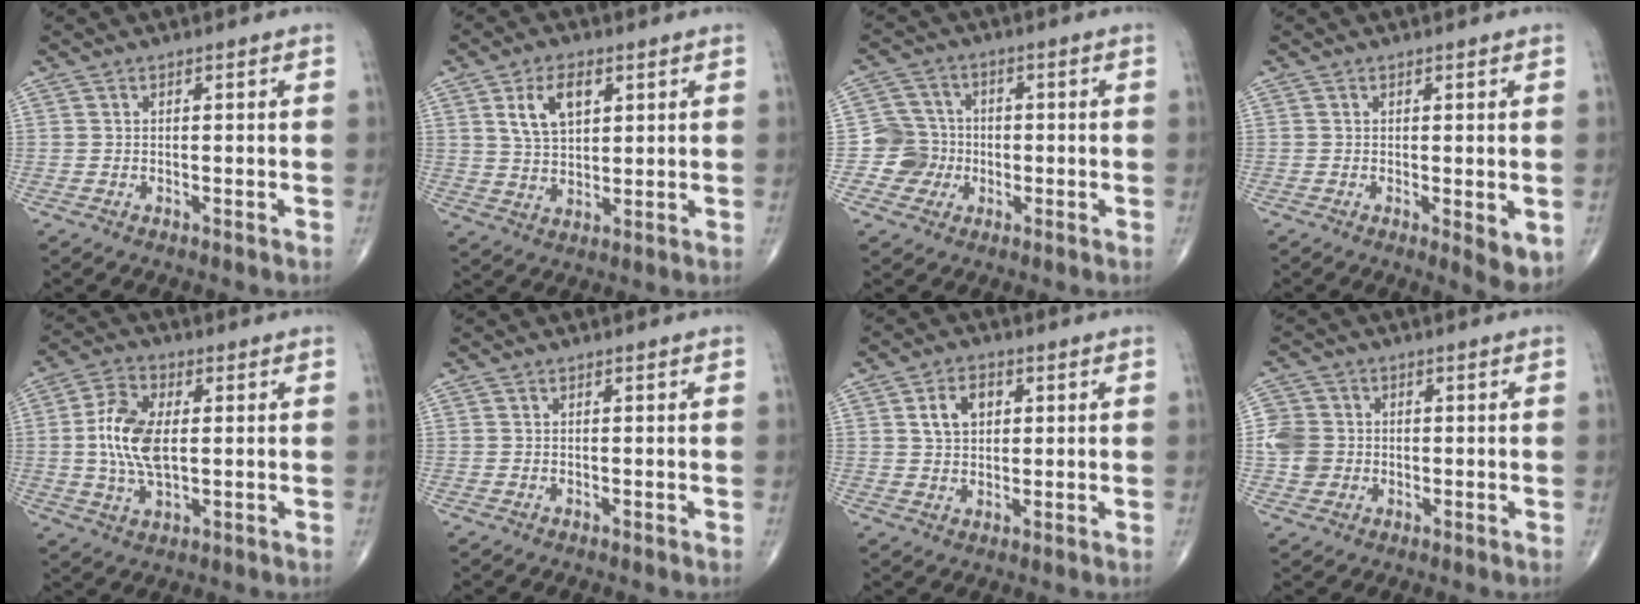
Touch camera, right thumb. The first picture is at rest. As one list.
[{"total": 8.1, "force": [3.3, 4.6, 5.9], "torque": [-0.093, -0.010, 0.065]}, {"total": 6.4, "force": [-1.5, 6.2, 0.2], "torque": [0.035, 0.017, -0.036]}, {"total": 4.5, "force": [-0.6, 1.5, 4.2], "torque": [-0.056, -0.014, -0.005]}, {"total": 10.8, "force": [0.6, 5.6, 9.2], "torque": [-0.188, 0.001, 0.011]}, {"total": 0.0}, {"total": 5.9, "force": [1.8, 4.1, 3.9], "torque": [-0.053, 0.001, 0.031]}, {"total": 6.3, "force": [-0.4, 5.9, 2.2], "torque": [-0.025, 0.007, -0.009]}]